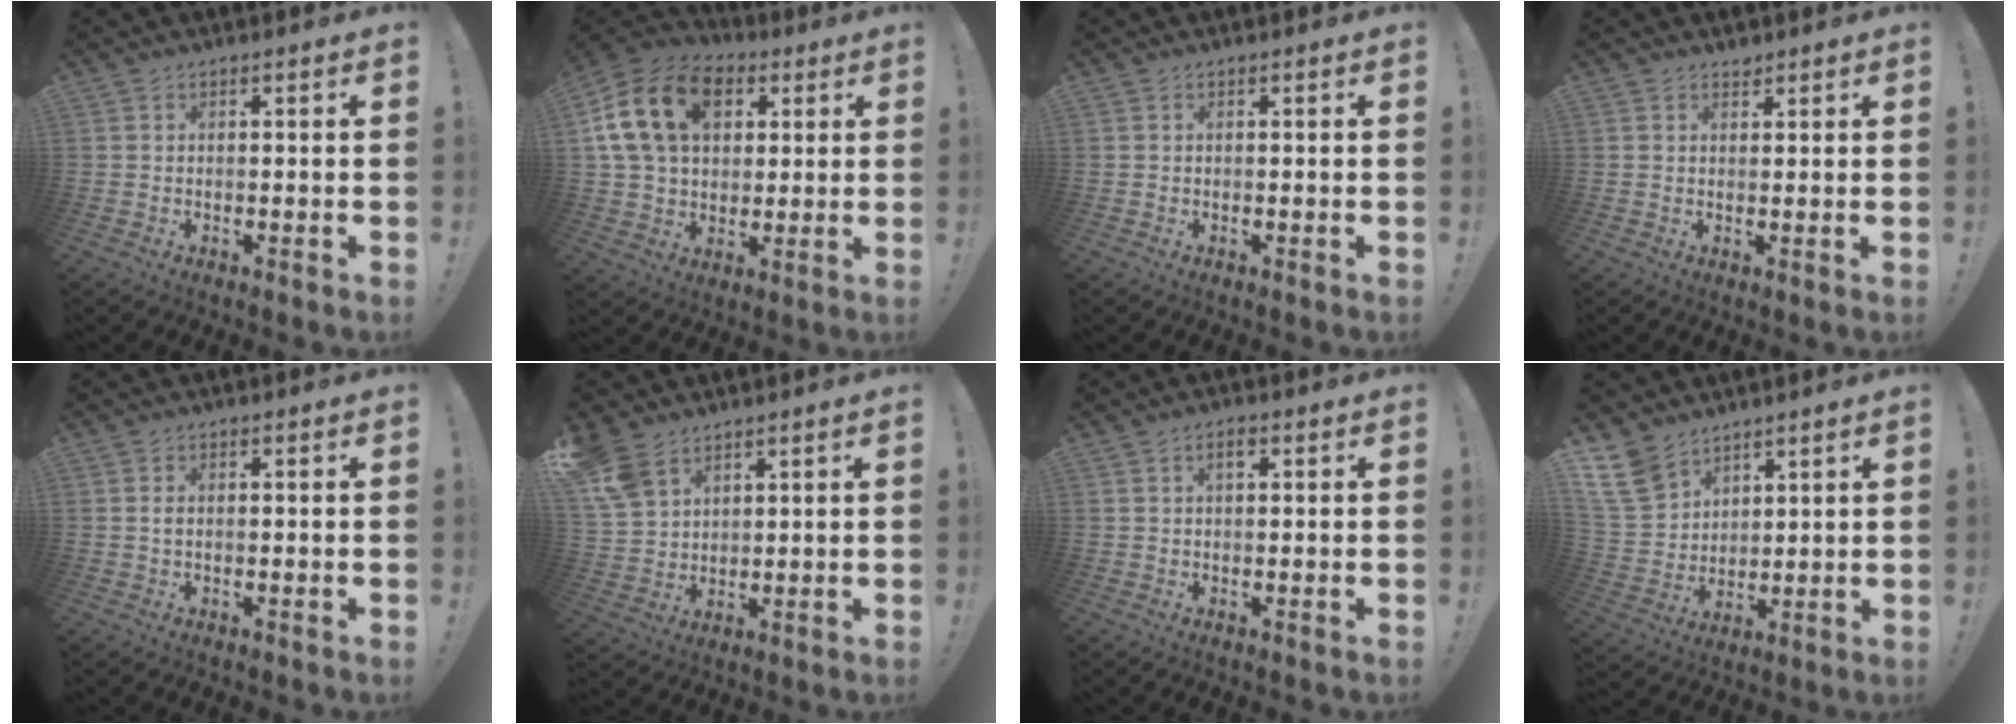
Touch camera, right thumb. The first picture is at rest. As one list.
[{"total": 19.4, "force": [6.3, 13.6, 12.4], "torque": [-0.216, -0.011, 0.113]}, {"total": 0.0}, {"total": 1.6, "force": [1.5, 0.4, 0.4], "torque": [0.008, -0.011, 0.025]}, {"total": 0.9, "force": [0.1, 0.5, 0.8], "torque": [-0.012, 0.003, -0.001]}, {"total": 8.5, "force": [5.8, 5.0, 3.7], "torque": [-0.077, -0.023, 0.121]}, {"total": 2.1, "force": [0.9, 1.0, 1.7], "torque": [-0.026, 0.002, 0.012]}, {"total": 12.1, "force": [8.6, 7.4, 4.2], "torque": [-0.089, -0.052, 0.173]}]